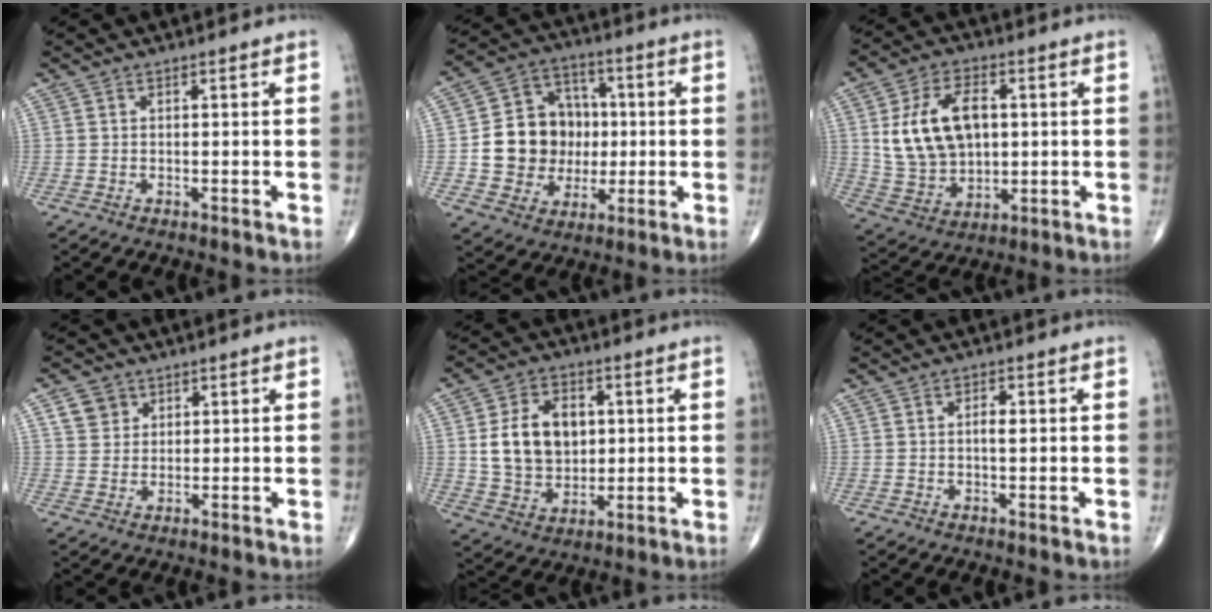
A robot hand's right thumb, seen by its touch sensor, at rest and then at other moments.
{"total": 15.1, "force": [-0.2, 13.0, 7.6], "torque": [-0.079, 0.028, 0.007]}
{"total": 15.2, "force": [2.6, 10.0, 11.1], "torque": [-0.177, -0.001, 0.055]}
{"total": 4.6, "force": [2.2, 3.8, 1.3], "torque": [-0.006, -0.008, 0.040]}
{"total": 13.4, "force": [2.0, 9.8, 8.8], "torque": [-0.119, -0.005, 0.043]}
{"total": 2.2, "force": [0.2, 0.9, 2.0], "torque": [-0.033, 0.001, 0.000]}